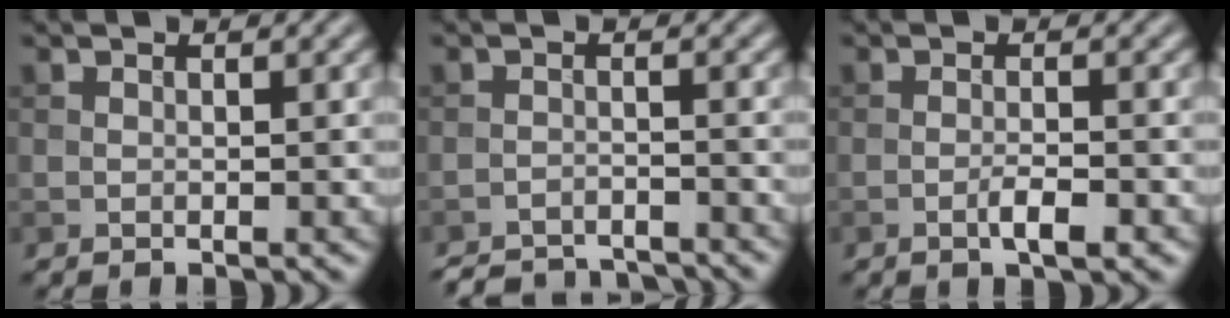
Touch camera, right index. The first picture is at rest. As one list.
[{"total": 6.1, "force": [-5.9, 1.1, 0.9], "torque": [-0.011, -0.008, -0.091]}, {"total": 2.3, "force": [-1.1, 0.4, 2.0], "torque": [-0.034, 0.003, -0.021]}]